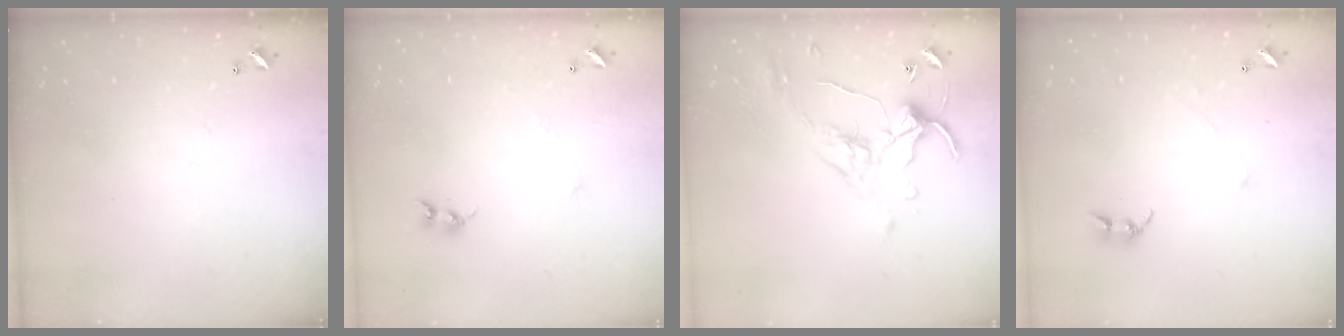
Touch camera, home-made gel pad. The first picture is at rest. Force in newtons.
{"total": 6.5, "press": 6.5, "slide": 0.3}
{"total": 1.2, "press": 0.6, "slide": 1.0}
{"total": 0.7, "press": 0.6, "slide": 0.4}